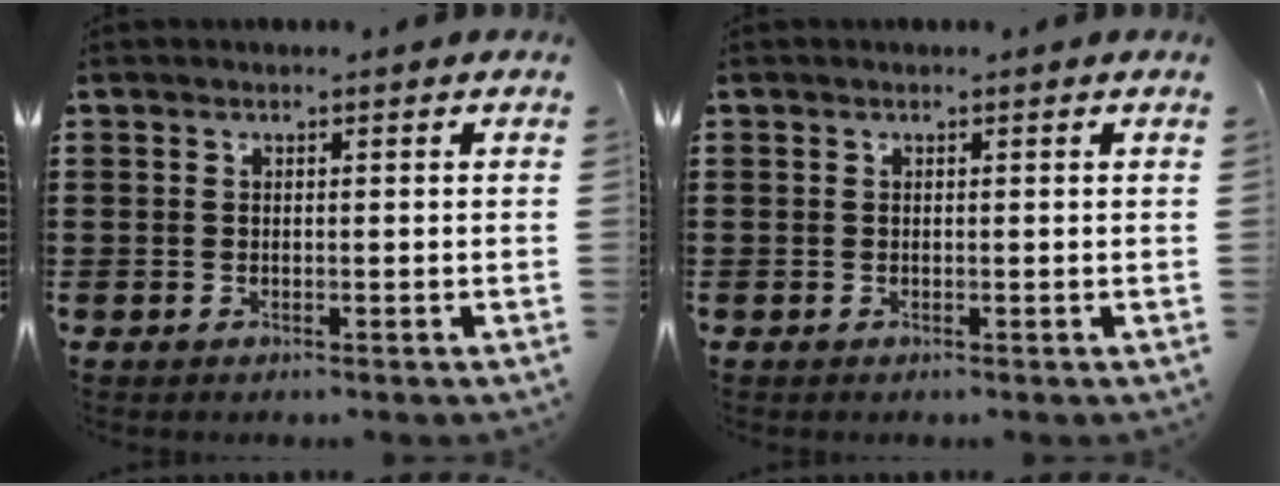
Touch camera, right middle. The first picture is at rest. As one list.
[{"total": 0.0}]